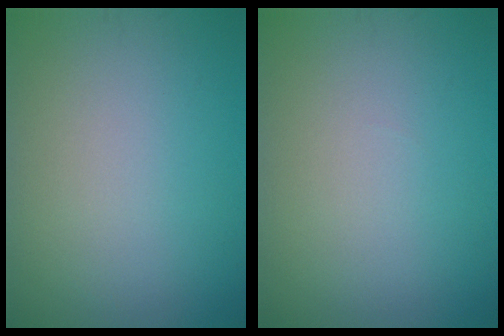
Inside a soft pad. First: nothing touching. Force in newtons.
{"total": 0.0}